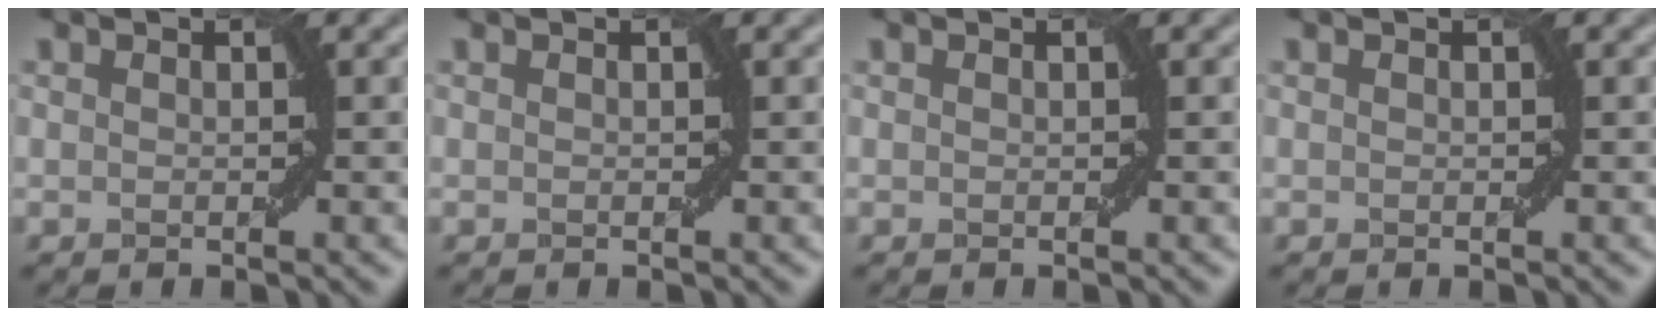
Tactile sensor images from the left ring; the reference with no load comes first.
{"total": 0.0}
{"total": 0.0}
{"total": 0.0}